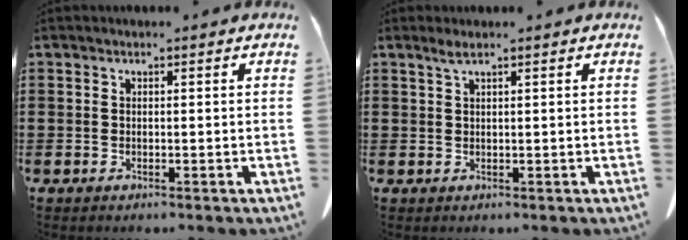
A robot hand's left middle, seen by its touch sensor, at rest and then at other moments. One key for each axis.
{"total": 1.5, "fx": 1.0, "fy": 0.1, "fz": 1.1, "tx": -0.024, "ty": 0.001, "tz": 0.017}